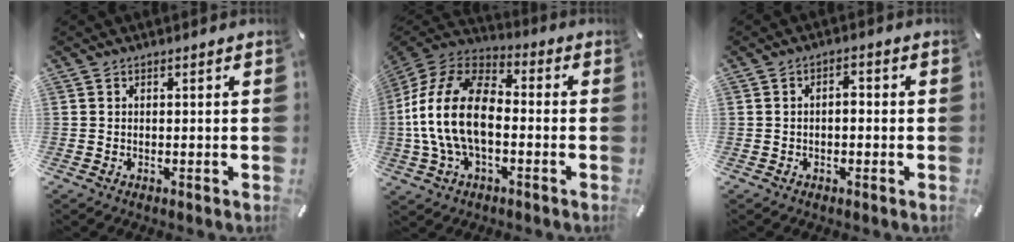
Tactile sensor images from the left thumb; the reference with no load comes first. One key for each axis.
{"total": 18.0, "fx": -3.4, "fy": 10.8, "fz": 14.1, "tx": -0.296, "ty": 0.025, "tz": -0.061}
{"total": 2.5, "fx": -0.6, "fy": 1.4, "fz": 2.0, "tx": -0.038, "ty": 0.009, "tz": -0.013}